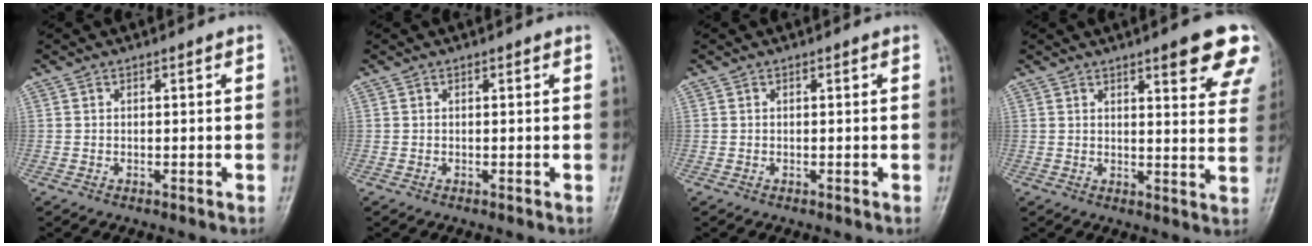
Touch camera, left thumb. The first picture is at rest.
{"total": 0.0}
{"total": 0.0}
{"total": 12.4, "force": [7.8, 3.0, 9.1], "torque": [-0.078, -0.034, 0.085]}